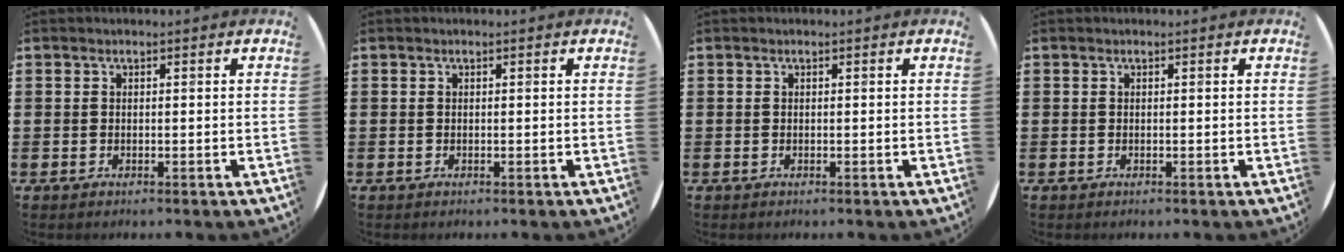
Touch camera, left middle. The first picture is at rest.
{"total": 0.0}
{"total": 0.0}
{"total": 0.0}